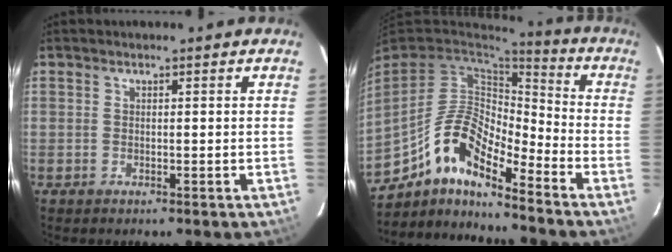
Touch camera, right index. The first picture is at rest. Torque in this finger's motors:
{"motor_torque": [0.51, -0.48, 0.52, 0.12]}